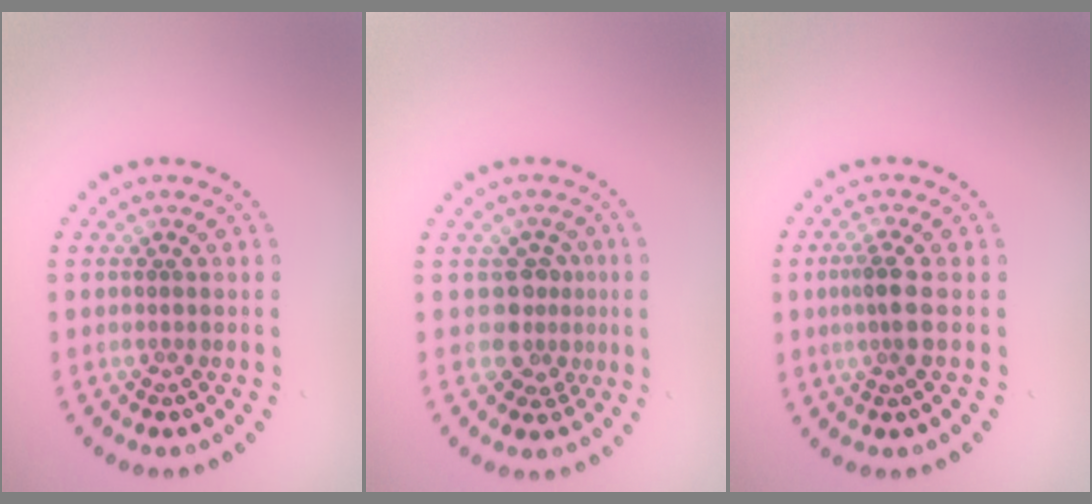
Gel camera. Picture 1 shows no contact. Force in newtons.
{"total": 2.6, "press": 1.9, "slide": 1.9}
{"total": 2.4, "press": 1.8, "slide": 1.6}